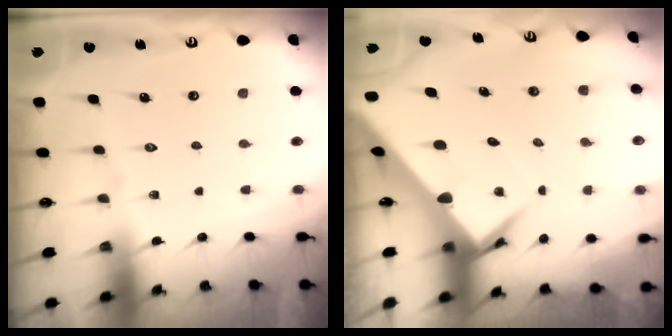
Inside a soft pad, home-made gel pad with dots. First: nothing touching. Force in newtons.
{"total": 8.3, "press": 8.3, "slide": 0.8}